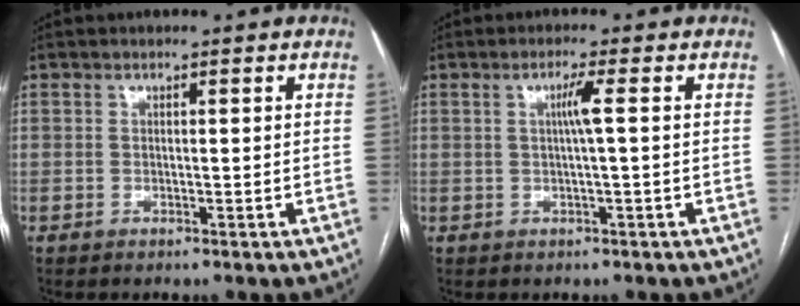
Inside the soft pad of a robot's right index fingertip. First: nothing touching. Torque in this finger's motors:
{"motor_torque": [0.15, 0.14, 0.05, 0.05]}